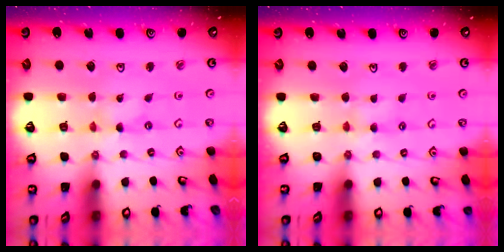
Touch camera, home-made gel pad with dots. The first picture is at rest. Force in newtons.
{"total": 3.8, "press": 3.7, "slide": 0.6}